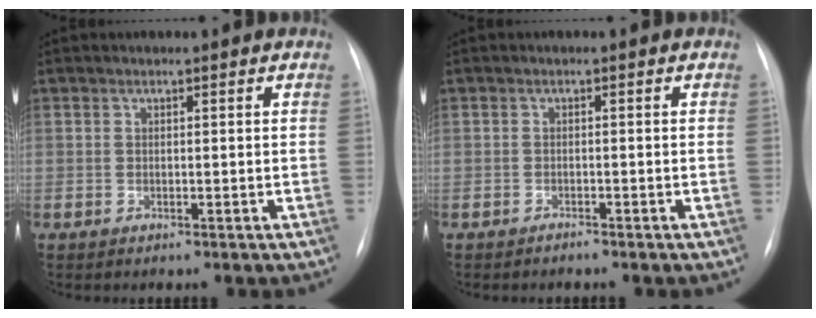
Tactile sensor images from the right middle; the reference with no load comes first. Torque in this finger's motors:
{"motor_torque": [-0.01, 0.07, -0.01, 0.00]}